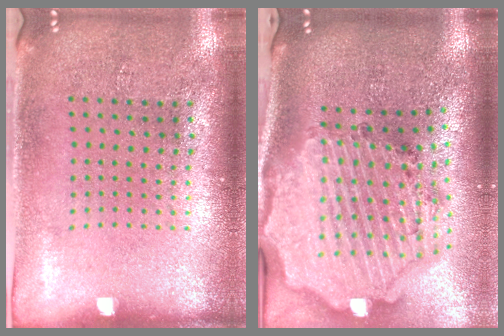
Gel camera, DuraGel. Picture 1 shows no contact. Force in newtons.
{"total": 4.1, "press": 3.3, "slide": 2.4}